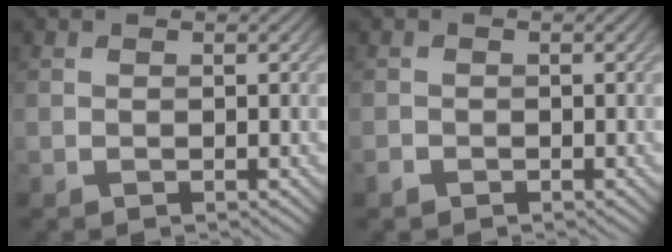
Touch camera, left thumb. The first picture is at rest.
{"total": 0.9, "force": [-0.7, 0.5, 0.2], "torque": [-0.005, -0.003, -0.015]}